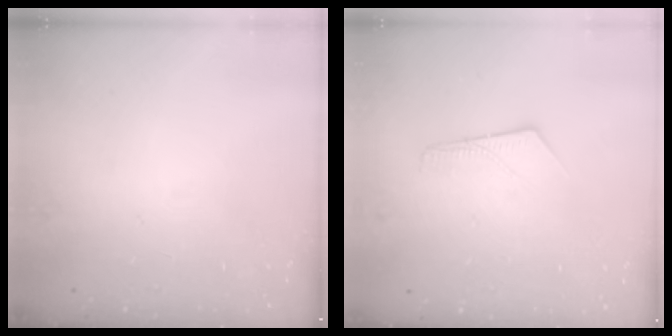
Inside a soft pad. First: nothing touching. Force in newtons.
{"total": 5.7, "press": 5.7, "slide": 0.5}